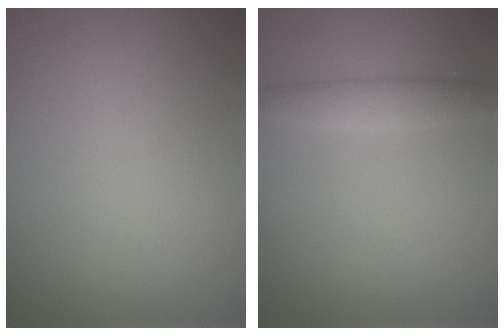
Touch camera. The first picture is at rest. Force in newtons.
{"total": 2.4, "press": 2.4, "slide": 0.1}